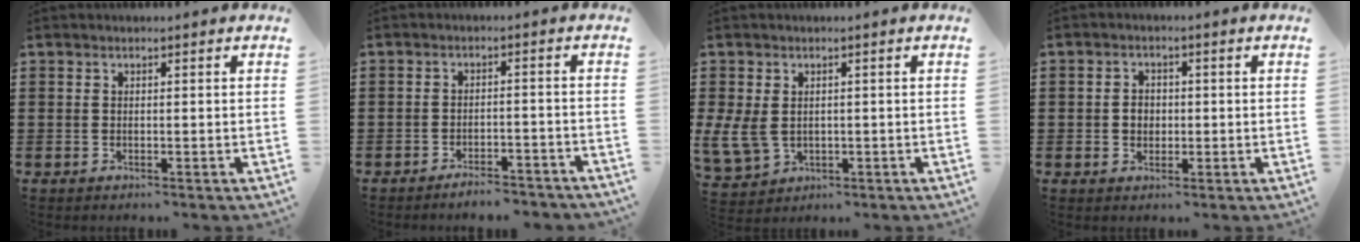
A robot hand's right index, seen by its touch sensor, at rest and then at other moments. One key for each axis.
{"total": 3.1, "fx": -3.1, "fy": 0.0, "fz": 0.6, "tx": -0.012, "ty": 0.002, "tz": -0.062}
{"total": 4.3, "fx": 0.3, "fy": 3.6, "fz": 2.4, "tx": -0.076, "ty": 0.000, "tz": 0.003}
{"total": 2.4, "fx": -0.2, "fy": 2.0, "fz": 1.2, "tx": -0.028, "ty": 0.007, "tz": -0.007}